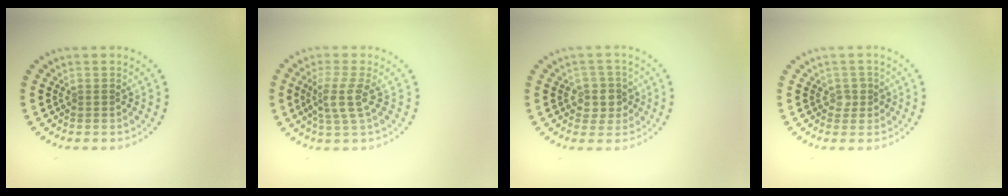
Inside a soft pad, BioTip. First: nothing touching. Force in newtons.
{"total": 3.0, "press": 2.3, "slide": 1.9}
{"total": 2.6, "press": 2.3, "slide": 1.1}
{"total": 1.1, "press": 1.0, "slide": 0.4}